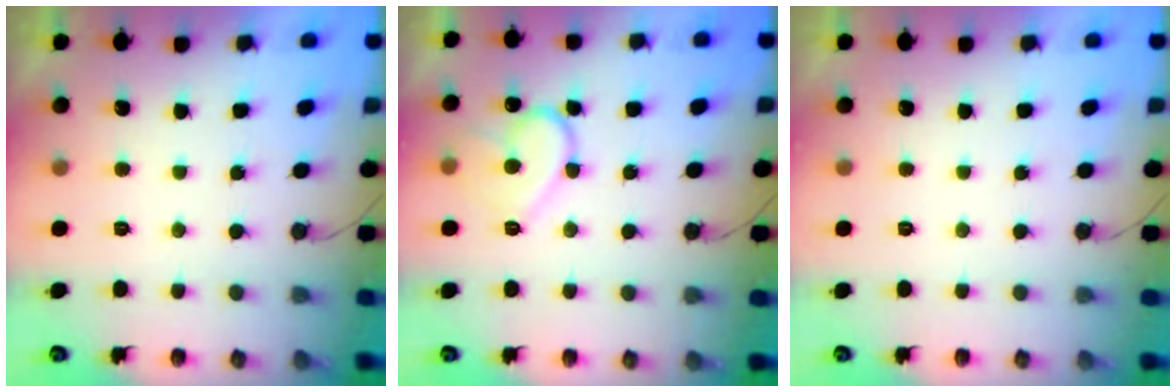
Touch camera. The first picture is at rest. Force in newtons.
{"total": 13.3, "press": 13.2, "slide": 1.2}
{"total": 0.0}